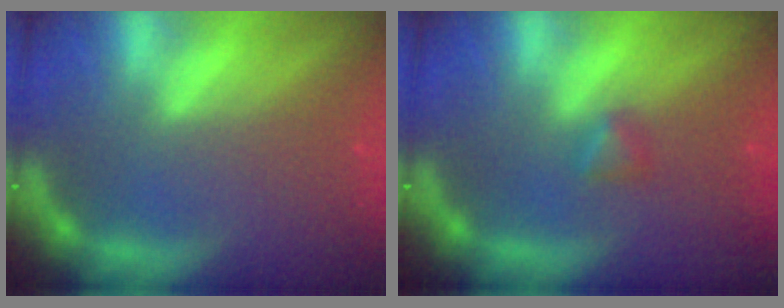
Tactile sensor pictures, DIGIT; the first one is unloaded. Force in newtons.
{"total": 1.4}